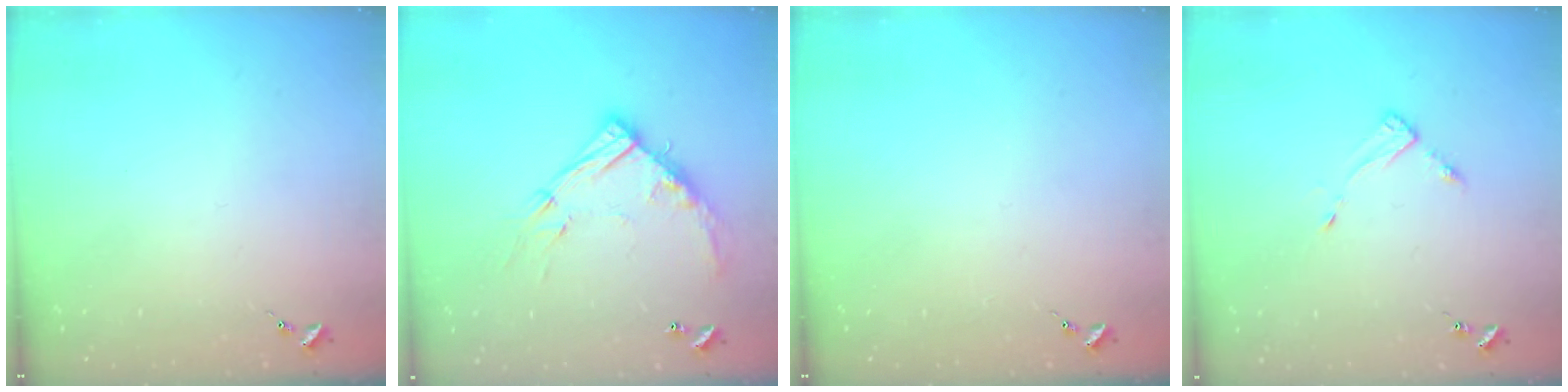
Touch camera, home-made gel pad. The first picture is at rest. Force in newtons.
{"total": 13.8, "press": 13.8, "slide": 1.0}
{"total": 0.0}
{"total": 3.4, "press": 3.4, "slide": 0.4}